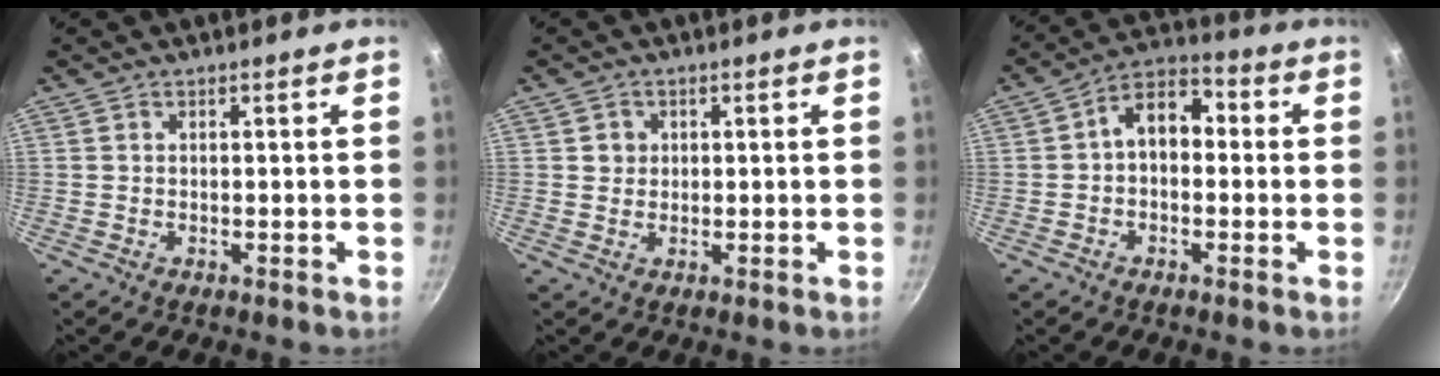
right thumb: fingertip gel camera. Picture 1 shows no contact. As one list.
[{"total": 2.3, "force": [0.6, 2.1, 0.6], "torque": [0.002, -0.001, 0.008]}, {"total": 8.6, "force": [0.2, 5.8, 6.4], "torque": [-0.077, 0.033, -0.011]}]